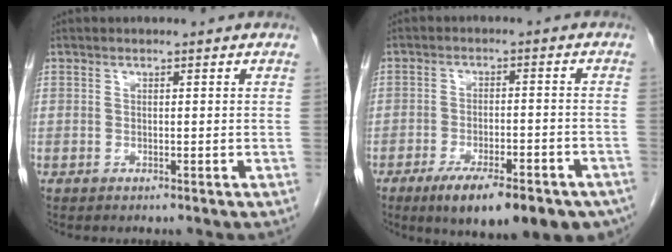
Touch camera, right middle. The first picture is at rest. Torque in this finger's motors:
{"motor_torque": [1.09, -1.05, 0.14, 0.08]}